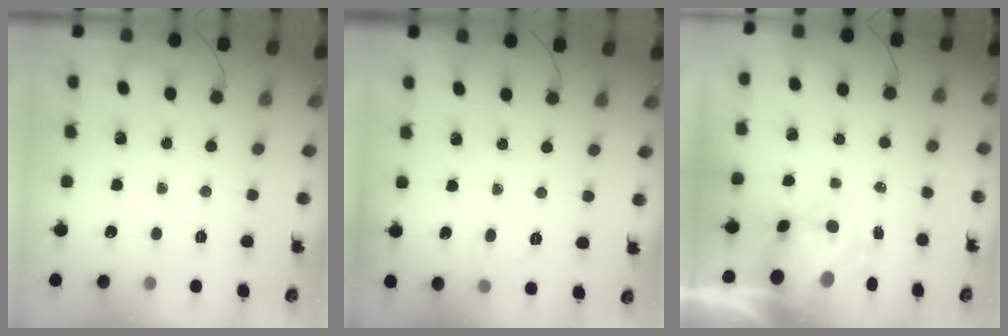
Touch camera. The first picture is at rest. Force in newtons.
{"total": 6.0, "press": 5.8, "slide": 1.5}
{"total": 7.6, "press": 7.4, "slide": 1.7}